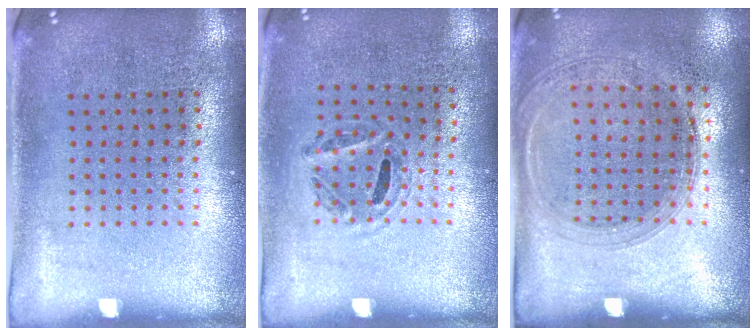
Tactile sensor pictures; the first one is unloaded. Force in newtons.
{"total": 1.0, "press": 0.7, "slide": 0.8}
{"total": 1.4, "press": 1.3, "slide": 0.5}